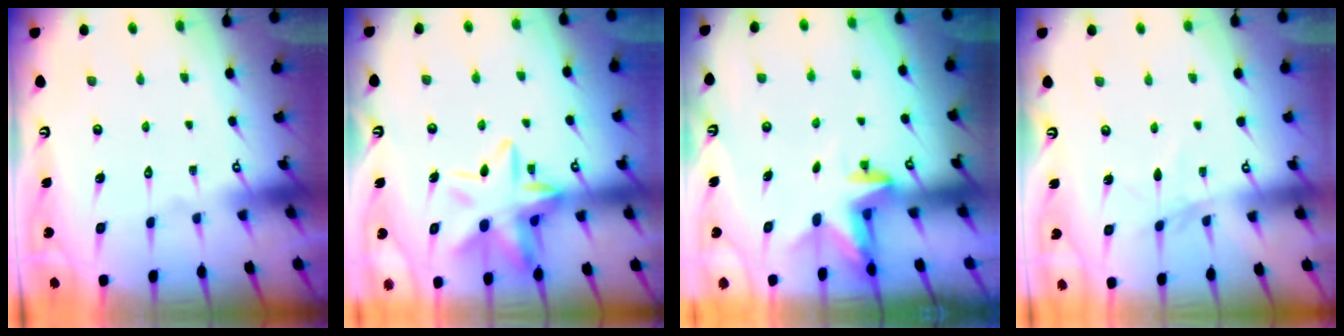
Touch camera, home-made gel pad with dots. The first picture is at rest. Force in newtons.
{"total": 14.5, "press": 14.5, "slide": 0.9}
{"total": 2.9, "press": 2.9, "slide": 0.7}
{"total": 2.9, "press": 2.9, "slide": 0.4}